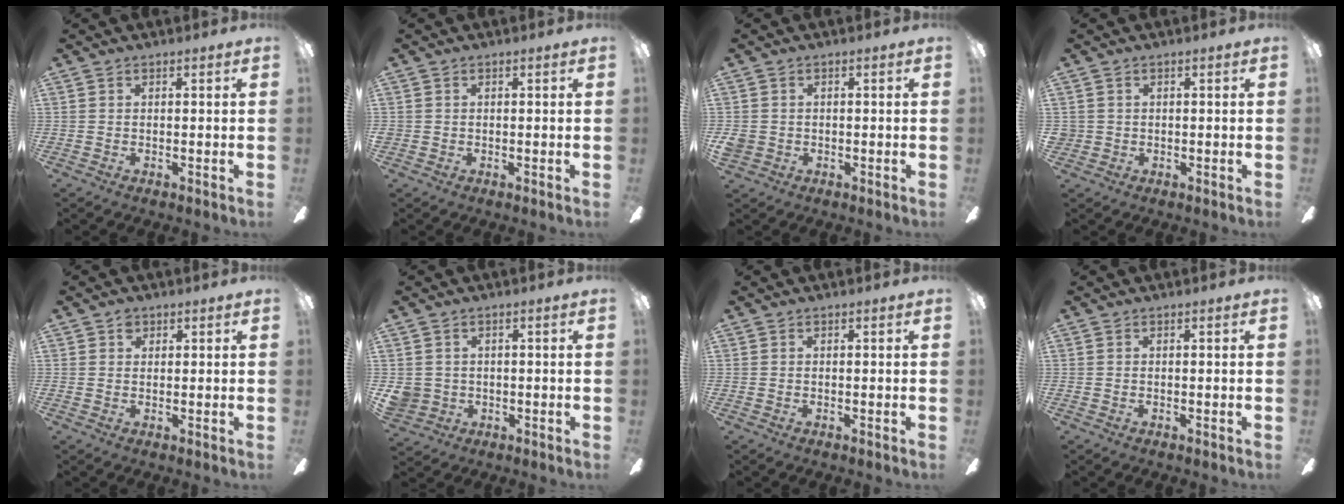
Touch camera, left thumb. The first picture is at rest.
{"total": 0.7, "force": [0.1, 0.7, 0.0], "torque": [0.001, 0.005, -0.001]}
{"total": 2.4, "force": [-0.3, 2.3, 0.8], "torque": [-0.014, 0.005, -0.005]}
{"total": 1.6, "force": [0.3, 1.6, 0.2], "torque": [-0.007, 0.004, 0.004]}
{"total": 2.0, "force": [1.1, 1.5, 0.7], "torque": [-0.007, 0.000, 0.019]}
{"total": 4.0, "force": [0.2, 3.9, 0.5], "torque": [-0.019, 0.005, 0.004]}
{"total": 0.0}
{"total": 0.0}